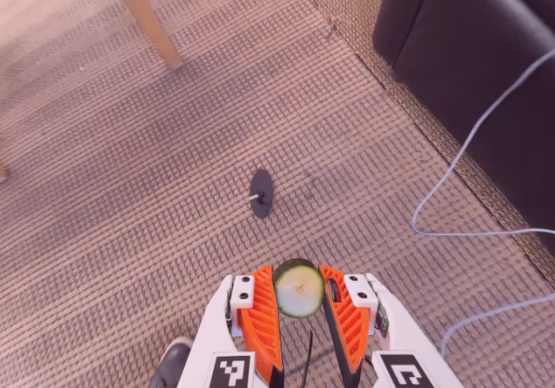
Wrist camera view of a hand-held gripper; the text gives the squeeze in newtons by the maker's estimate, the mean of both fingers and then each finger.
{"total": 9.9, "left": 9.7, "right": 10.2}